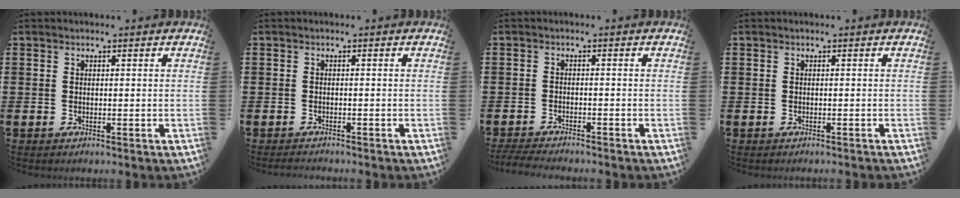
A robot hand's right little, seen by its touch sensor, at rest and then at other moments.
{"total": 0.7, "force": [-0.7, 0.0, 0.1], "torque": [-0.004, -0.002, -0.014]}
{"total": 2.1, "force": [-2.1, 0.0, 0.4], "torque": [-0.007, 0.004, -0.043]}
{"total": 0.0}